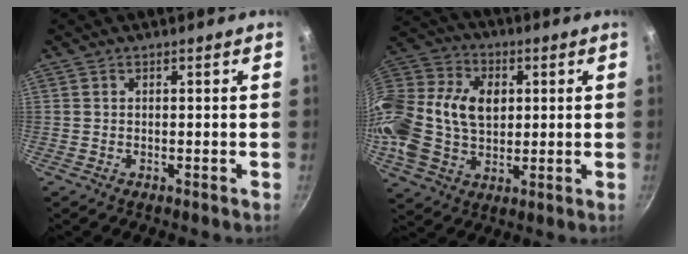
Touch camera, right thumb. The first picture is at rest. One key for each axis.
{"total": 22.1, "fx": 2.6, "fy": 15.9, "fz": 15.1, "tx": -0.309, "ty": 0.030, "tz": 0.041}